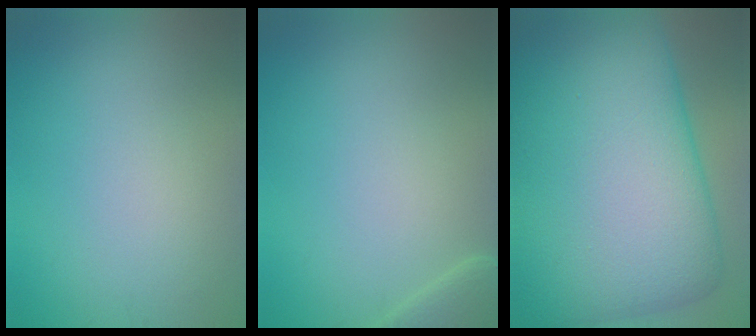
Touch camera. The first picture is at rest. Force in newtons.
{"total": 1.9, "press": 1.9, "slide": 0.3}
{"total": 20.2, "press": 20.2, "slide": 0.5}